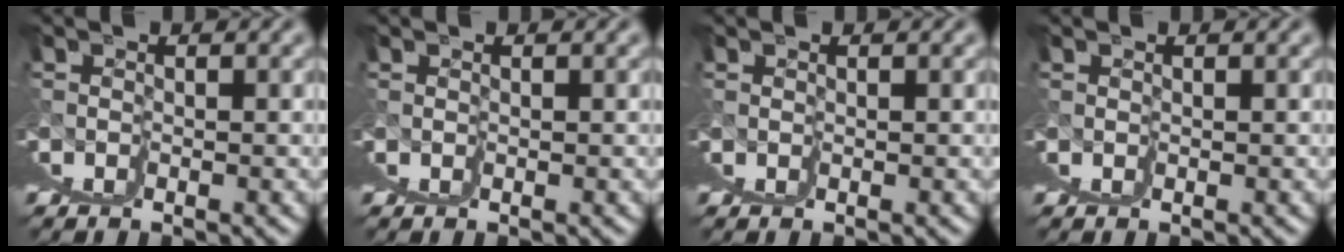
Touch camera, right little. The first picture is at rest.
{"total": 0.0}
{"total": 0.0}
{"total": 0.0}